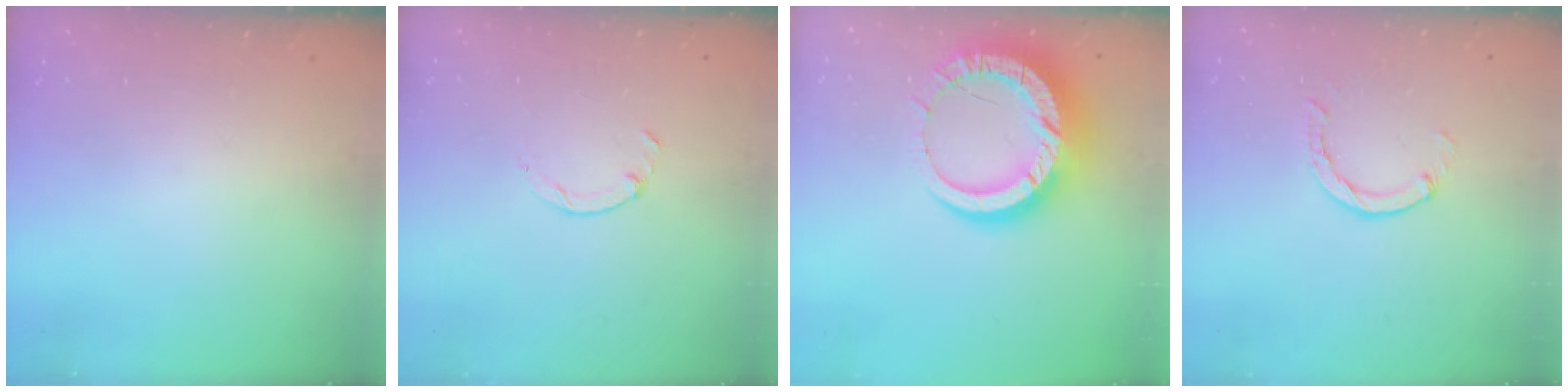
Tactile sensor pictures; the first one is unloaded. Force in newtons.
{"total": 1.3, "press": 1.2, "slide": 0.4}
{"total": 16.0, "press": 15.9, "slide": 1.7}
{"total": 2.9, "press": 2.9, "slide": 0.4}